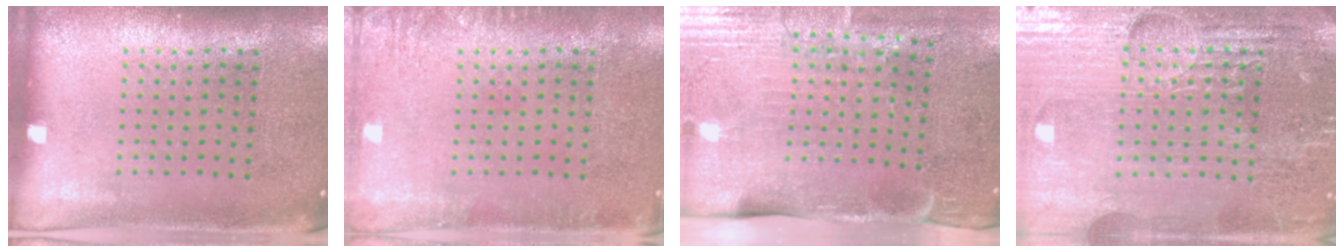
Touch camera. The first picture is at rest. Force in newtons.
{"total": 1.6, "press": 1.6, "slide": 0.2}
{"total": 4.5, "press": 3.7, "slide": 2.5}
{"total": 4.8, "press": 4.5, "slide": 1.7}